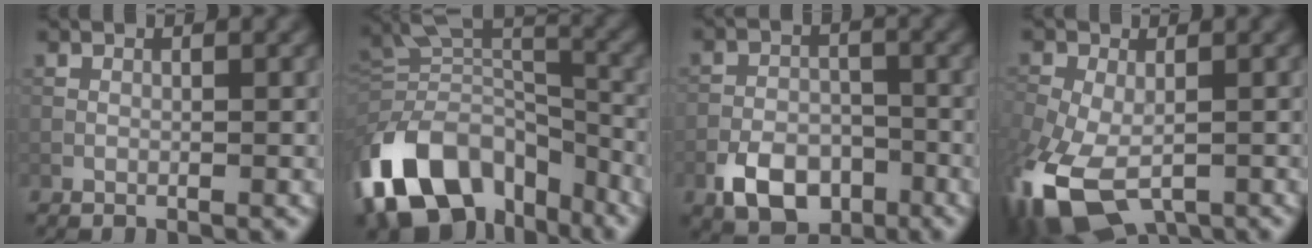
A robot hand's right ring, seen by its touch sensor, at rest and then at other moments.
{"total": 15.5, "force": [-7.5, 9.6, 9.5], "torque": [-0.207, 0.010, -0.136]}
{"total": 5.7, "force": [-3.1, 3.6, 3.2], "torque": [-0.054, -0.006, -0.057]}
{"total": 11.9, "force": [-4.8, 6.8, 8.5], "torque": [-0.213, -0.046, -0.079]}